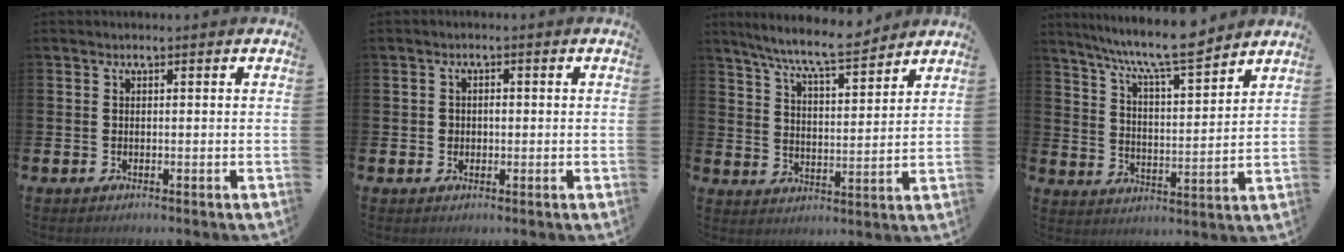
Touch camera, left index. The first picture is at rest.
{"total": 1.4, "force": [0.0, 1.2, 0.6], "torque": [-0.001, 0.003, -0.006]}
{"total": 8.3, "force": [7.6, 0.6, 3.2], "torque": [-0.082, -0.042, 0.135]}
{"total": 9.2, "force": [8.4, 0.6, 3.8], "torque": [-0.096, -0.055, 0.146]}